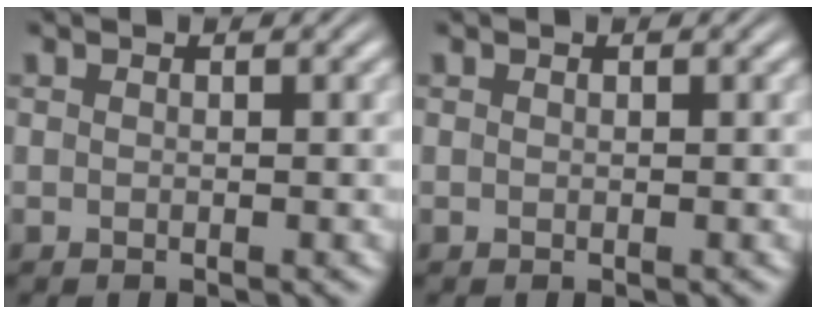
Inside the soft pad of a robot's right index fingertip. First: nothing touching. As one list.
[{"total": 0.0}]